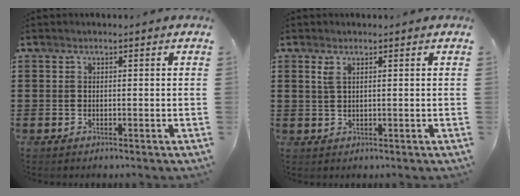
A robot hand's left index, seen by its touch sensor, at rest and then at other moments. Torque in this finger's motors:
{"motor_torque": [0.54, -0.11, 0.20, 0.05]}